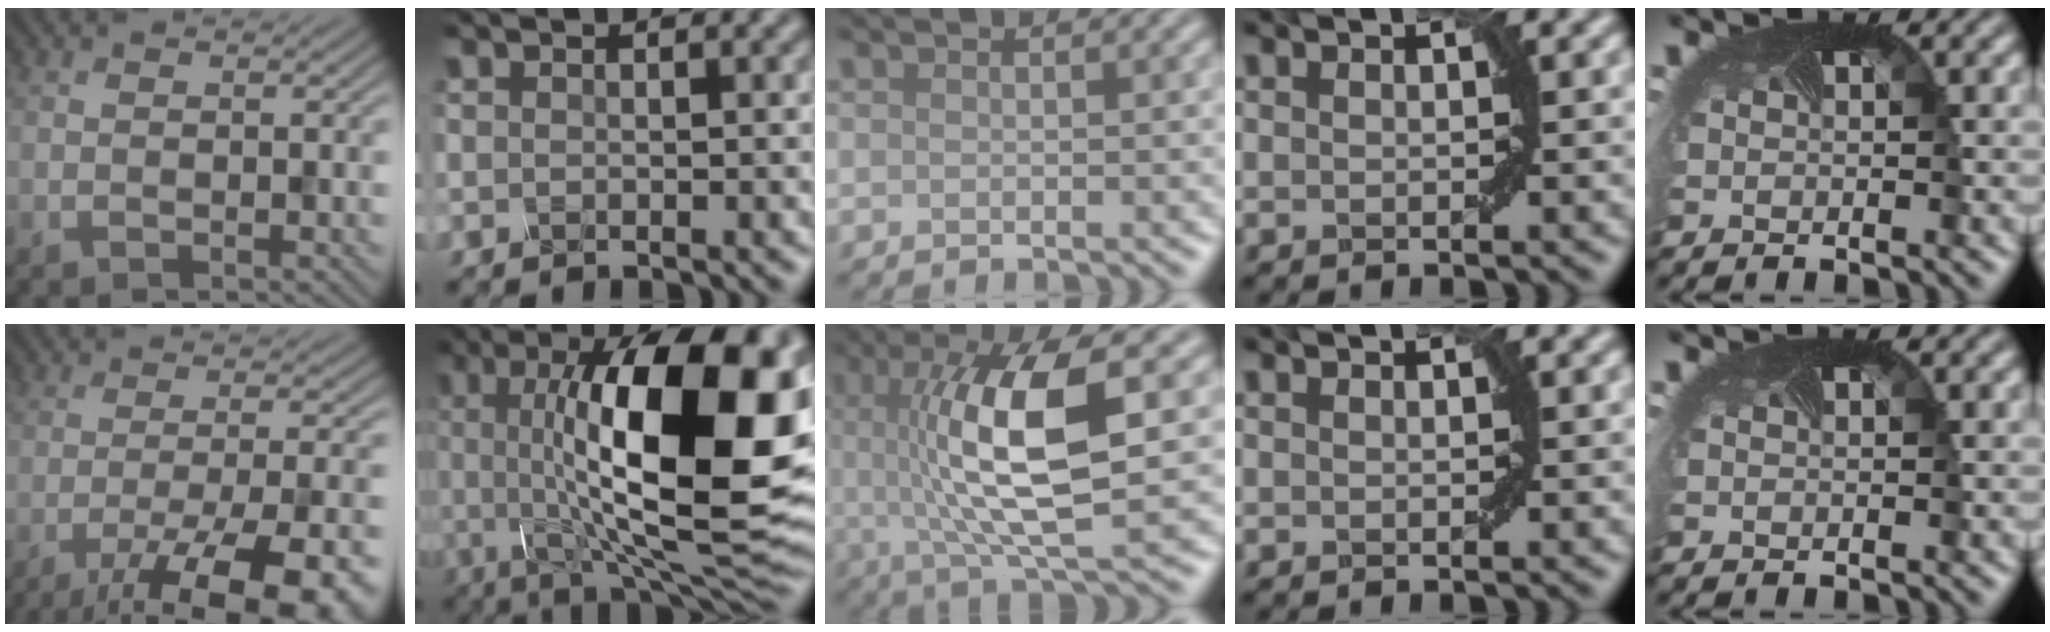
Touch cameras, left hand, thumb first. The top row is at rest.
{"thumb": {"total": 16.0, "force": [-10.1, 4.4, 11.5], "torque": [-0.159, -0.023, -0.135]}, "index": {"total": 18.5, "force": [2.6, 6.3, 17.2], "torque": [-0.233, 0.008, 0.040]}, "middle": {"total": 10.3, "force": [1.1, 2.7, 9.9], "torque": [-0.168, 0.004, 0.023]}}